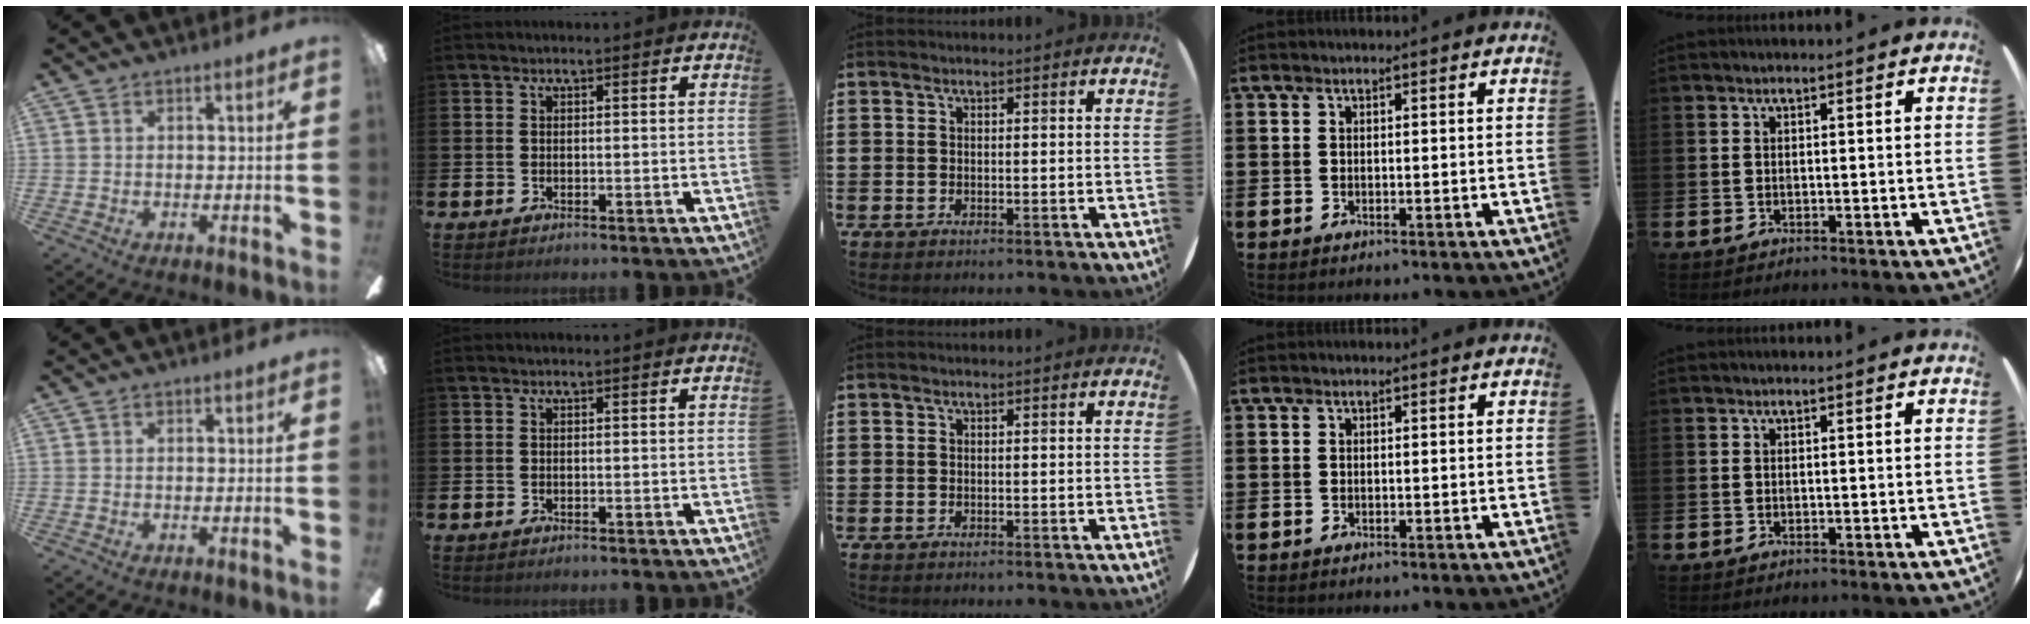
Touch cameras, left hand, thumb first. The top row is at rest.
{}